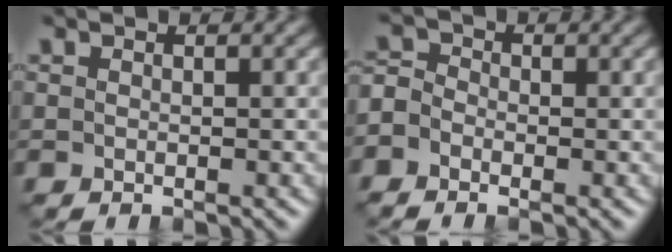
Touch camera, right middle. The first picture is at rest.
{"total": 2.4, "force": [-1.3, 1.7, 1.0], "torque": [-0.017, 0.004, -0.036]}